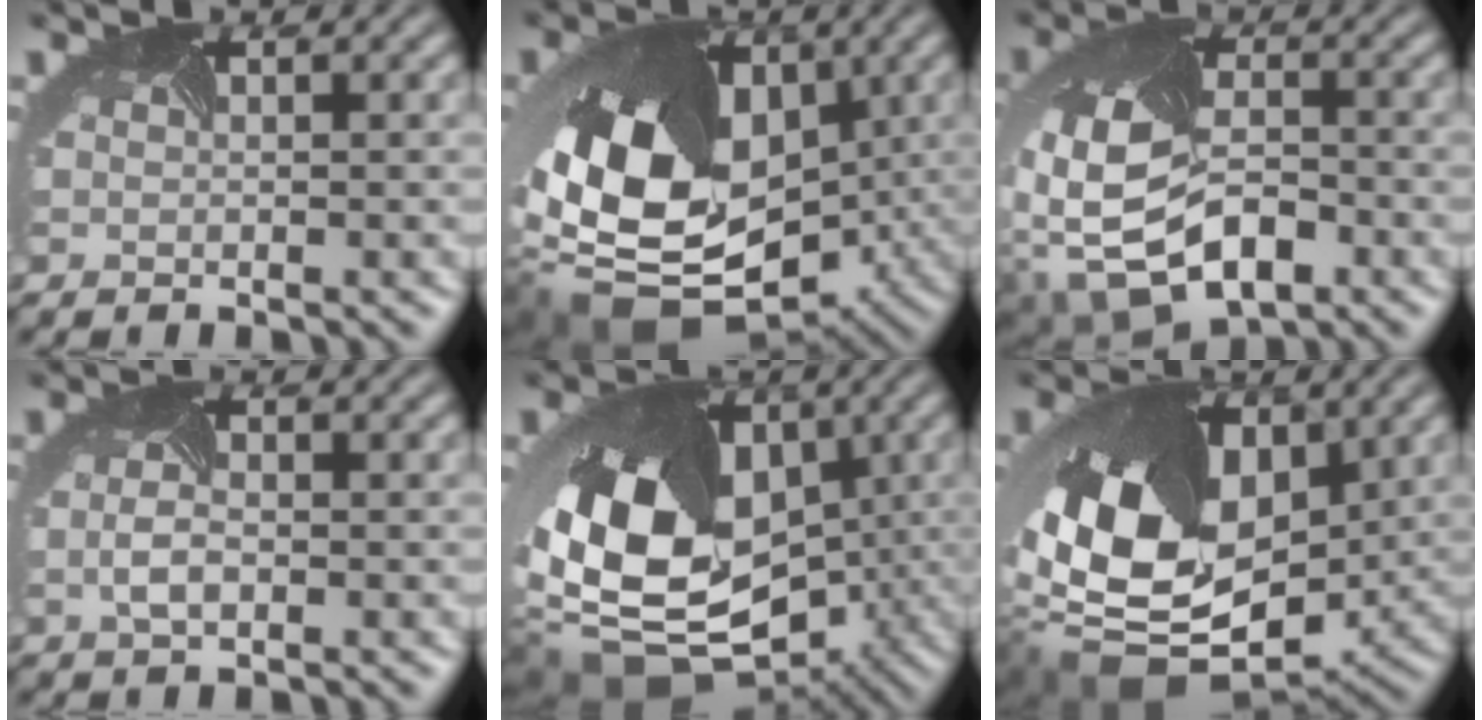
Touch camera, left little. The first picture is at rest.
{"total": 15.8, "force": [-3.1, 10.9, 11.0], "torque": [-0.224, -0.030, -0.041]}
{"total": 9.6, "force": [-3.4, 5.9, 6.7], "torque": [-0.153, -0.029, -0.050]}
{"total": 1.6, "force": [-0.3, 0.9, 1.3], "torque": [-0.045, -0.001, -0.007]}
{"total": 15.8, "force": [-2.5, 11.2, 10.8], "torque": [-0.209, -0.023, -0.026]}
{"total": 15.2, "force": [-1.0, 10.6, 10.9], "torque": [-0.233, -0.030, -0.003]}